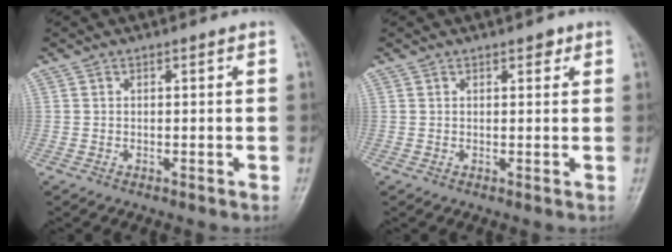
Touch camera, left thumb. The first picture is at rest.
{"total": 1.6, "force": [1.0, 0.8, 0.9], "torque": [-0.002, -0.003, 0.010]}